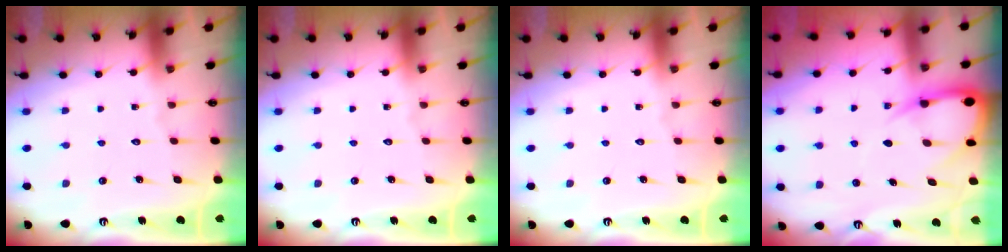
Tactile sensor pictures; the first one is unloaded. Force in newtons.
{"total": 0.0}
{"total": 0.0}
{"total": 7.8, "press": 7.7, "slide": 0.9}